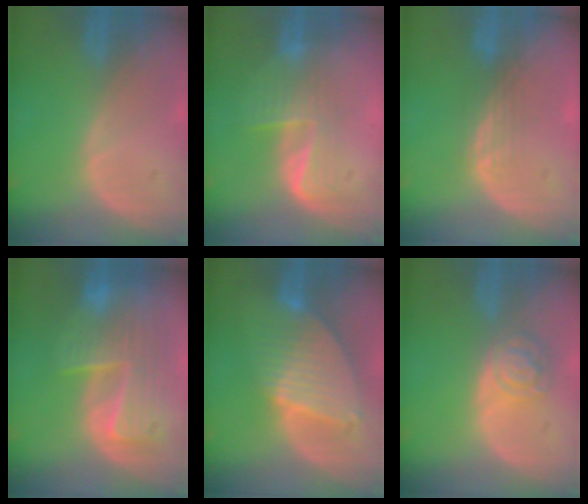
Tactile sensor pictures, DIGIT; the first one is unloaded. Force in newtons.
{"total": 5.9, "press": 5.3, "slide": 2.6}
{"total": 3.0, "press": 2.5, "slide": 1.6}
{"total": 10.2, "press": 8.8, "slide": 5.0}
{"total": 8.5, "press": 7.4, "slide": 4.2}
{"total": 5.2, "press": 4.6, "slide": 2.4}